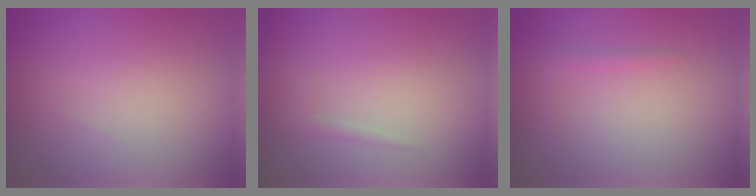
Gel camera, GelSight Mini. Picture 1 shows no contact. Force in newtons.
{"total": 0.6, "press": 0.6, "slide": 0.0}
{"total": 1.1, "press": 1.1, "slide": 0.1}